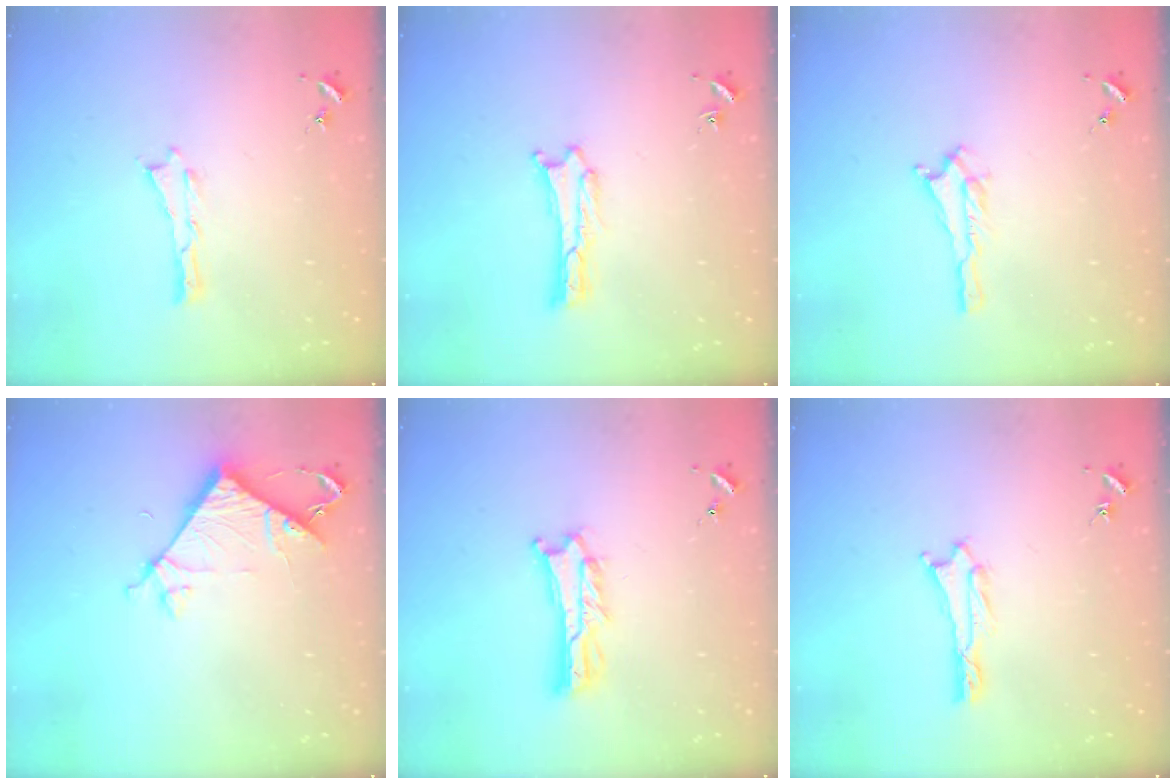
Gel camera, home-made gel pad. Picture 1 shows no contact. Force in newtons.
{"total": 0.9, "press": 0.9, "slide": 0.0}
{"total": 1.5, "press": 1.4, "slide": 0.2}
{"total": 7.2, "press": 7.2, "slide": 0.4}
{"total": 3.1, "press": 3.1, "slide": 0.4}
{"total": 1.0, "press": 1.0, "slide": 0.2}